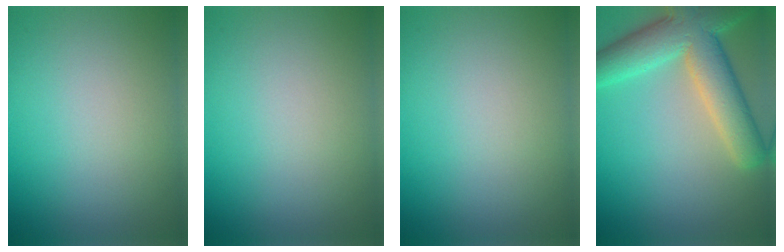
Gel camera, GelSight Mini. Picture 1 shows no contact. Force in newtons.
{"total": 0.0}
{"total": 0.0}
{"total": 8.5, "press": 8.4, "slide": 0.6}